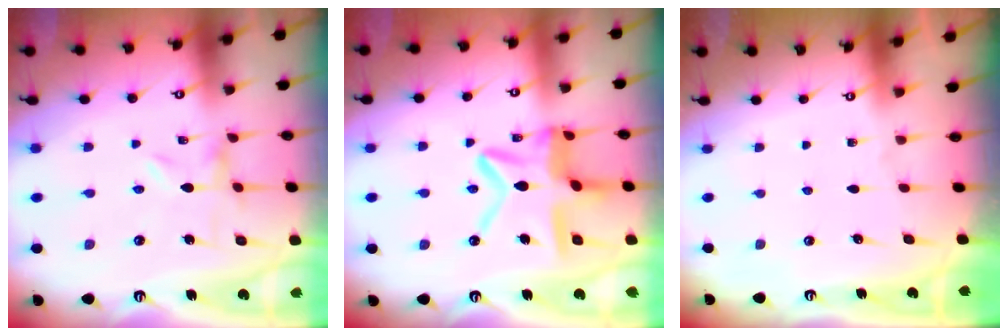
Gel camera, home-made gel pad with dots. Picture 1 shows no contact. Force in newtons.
{"total": 14.9, "press": 14.9, "slide": 1.3}
{"total": 0.0}